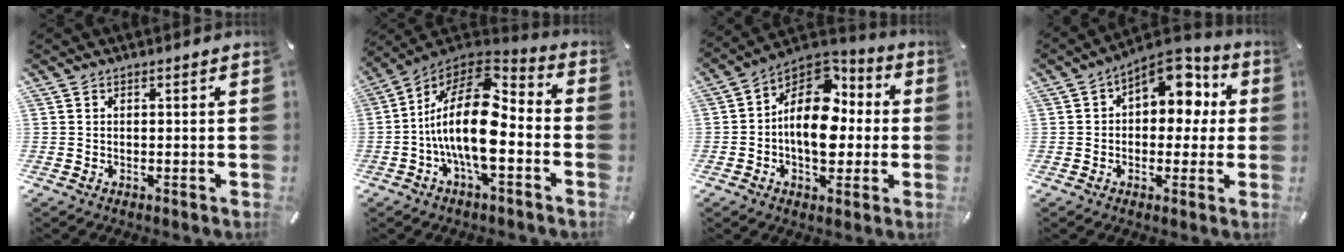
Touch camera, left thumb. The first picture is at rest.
{"total": 19.8, "force": [-2.3, 9.1, 17.5], "torque": [-0.357, -0.004, -0.044]}
{"total": 16.0, "force": [-0.1, 11.4, 11.3], "torque": [-0.202, -0.014, -0.007]}
{"total": 10.3, "force": [4.0, 7.2, 6.2], "torque": [-0.076, -0.026, 0.067]}